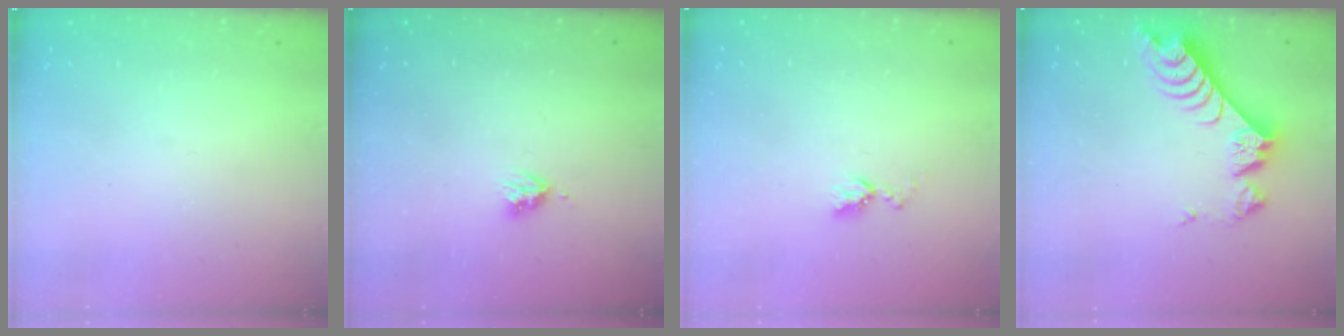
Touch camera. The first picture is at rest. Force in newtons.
{"total": 4.3, "press": 4.2, "slide": 0.5}
{"total": 6.0, "press": 5.9, "slide": 0.8}
{"total": 9.5, "press": 9.4, "slide": 1.0}